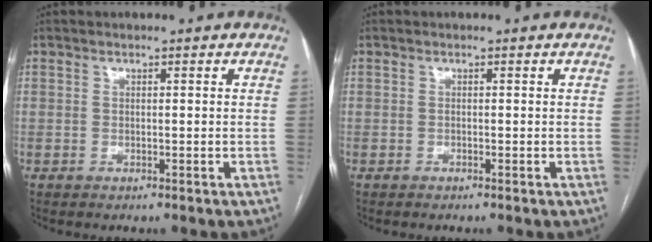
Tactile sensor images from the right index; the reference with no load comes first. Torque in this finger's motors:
{"motor_torque": [0.11, -0.01, -0.03, 0.00]}